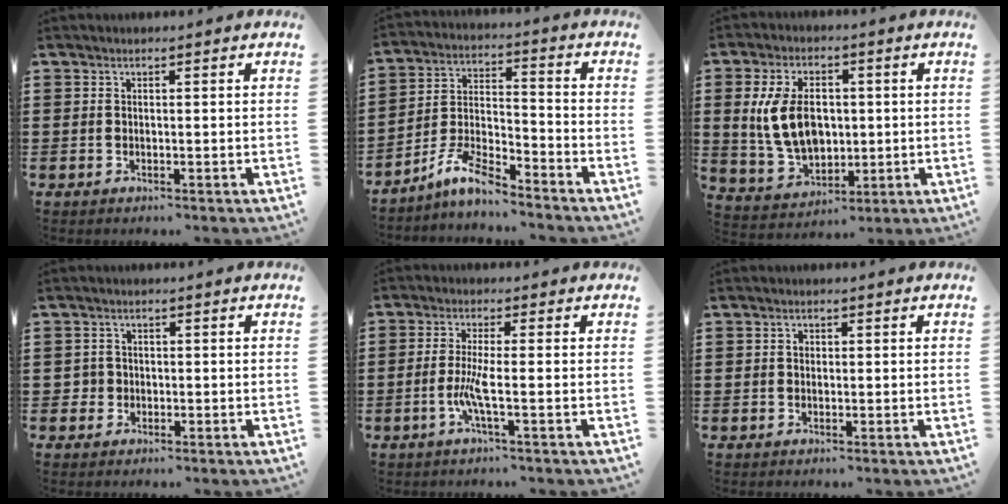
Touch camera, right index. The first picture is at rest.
{"total": 7.7, "force": [-6.6, 1.4, 3.8], "torque": [-0.094, 0.004, -0.132]}
{"total": 10.0, "force": [0.8, 6.5, 7.5], "torque": [-0.175, 0.013, 0.013]}
{"total": 1.8, "force": [-0.4, 1.7, 0.3], "torque": [-0.012, 0.005, -0.011]}
{"total": 4.6, "force": [-1.5, 0.1, 4.4], "torque": [-0.105, -0.015, -0.038]}
{"total": 0.9, "force": [0.2, 0.7, 0.5], "torque": [-0.011, 0.003, 0.003]}